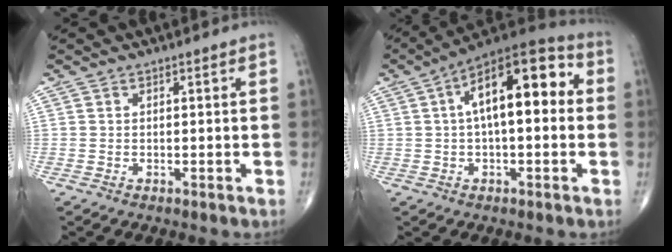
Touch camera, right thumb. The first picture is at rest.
{"total": 16.4, "force": [2.7, 7.1, 14.5], "torque": [-0.206, 0.043, 0.032]}